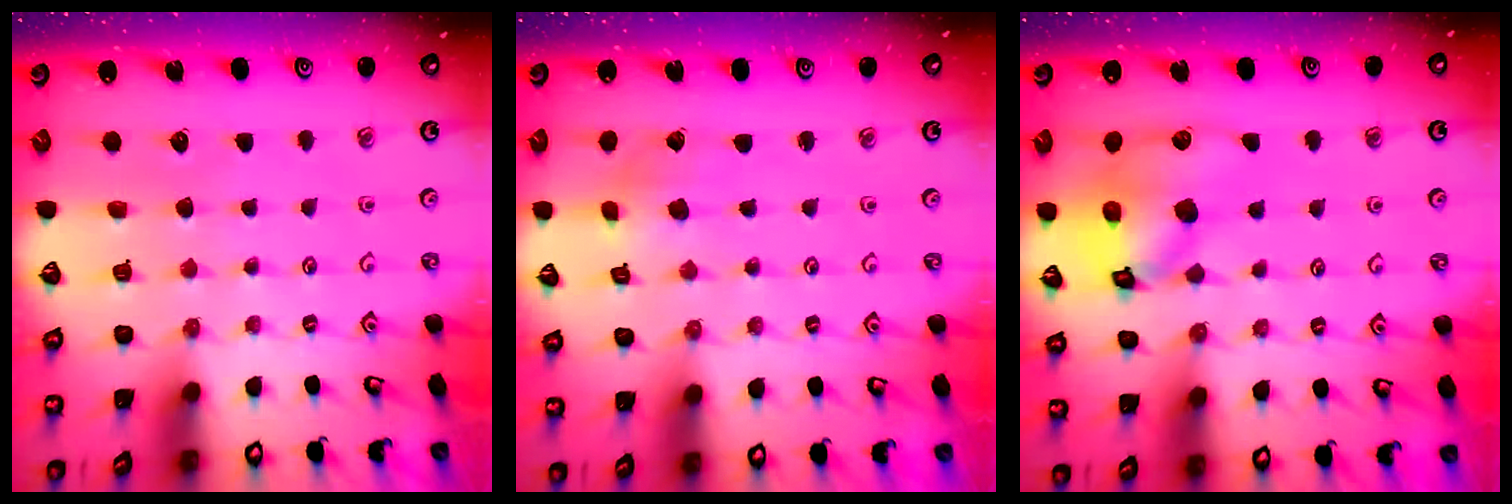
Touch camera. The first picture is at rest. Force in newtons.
{"total": 2.5, "press": 2.4, "slide": 0.4}
{"total": 14.3, "press": 14.2, "slide": 1.9}